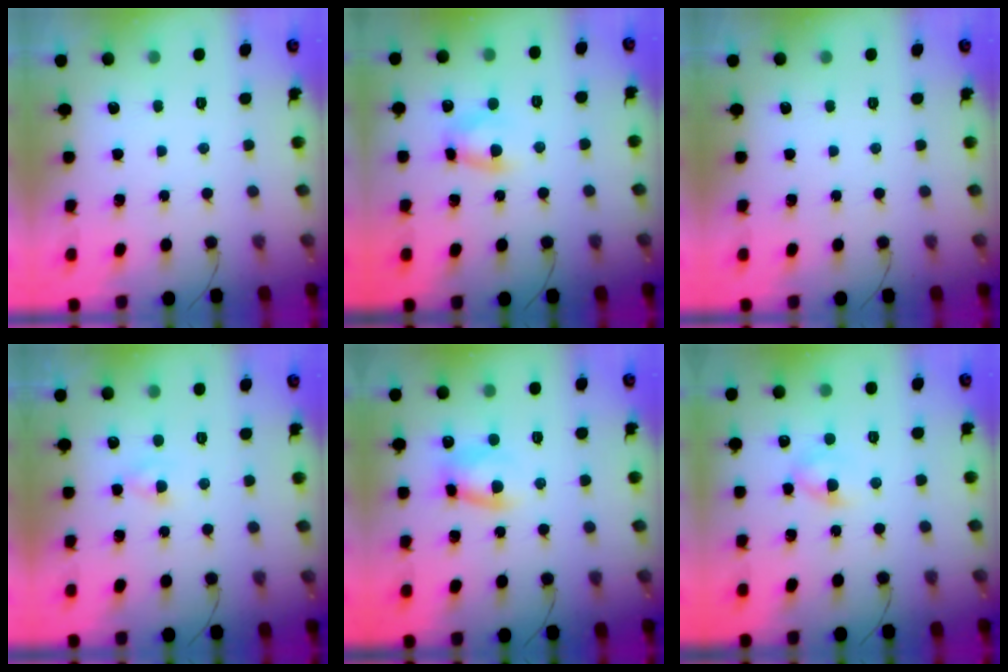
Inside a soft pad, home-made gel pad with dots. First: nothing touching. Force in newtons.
{"total": 5.0, "press": 5.0, "slide": 0.6}
{"total": 0.0}
{"total": 1.9, "press": 1.7, "slide": 0.9}
{"total": 7.2, "press": 7.2, "slide": 0.5}
{"total": 4.3, "press": 4.0, "slide": 1.5}